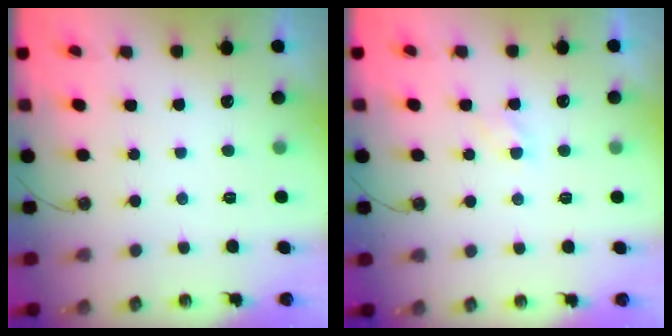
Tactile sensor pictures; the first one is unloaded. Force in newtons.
{"total": 2.4, "press": 2.4, "slide": 0.3}